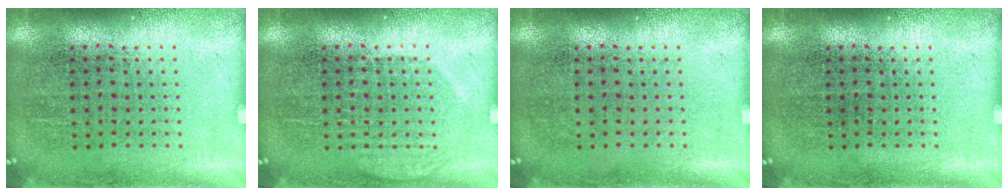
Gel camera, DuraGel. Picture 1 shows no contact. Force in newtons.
{"total": 1.6, "press": 1.5, "slide": 0.4}
{"total": 0.0}
{"total": 0.0}